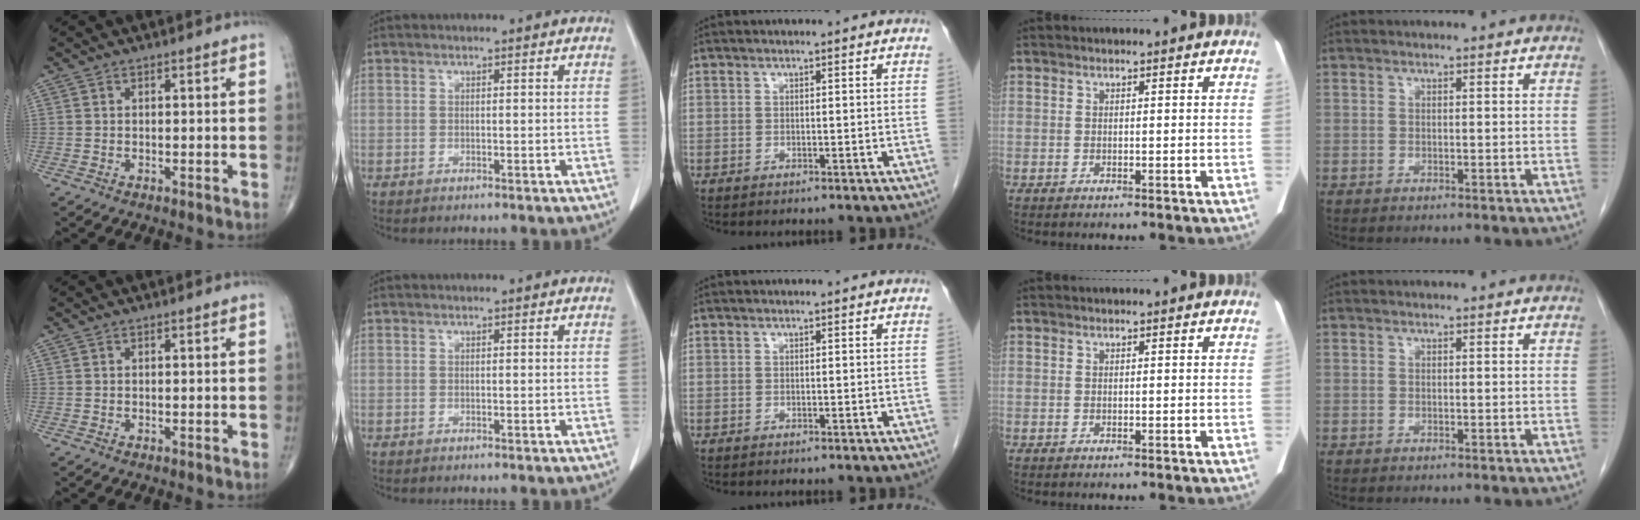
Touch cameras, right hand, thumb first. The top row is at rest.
{}